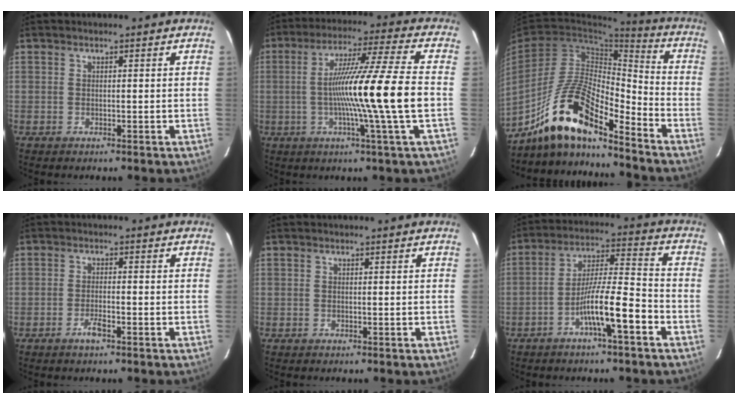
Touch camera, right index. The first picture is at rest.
{"total": 15.7, "force": [-2.0, -2.6, 15.3], "torque": [-0.261, -0.008, -0.040]}
{"total": 14.2, "force": [-10.9, 3.1, 8.5], "torque": [-0.161, 0.021, -0.195]}
{"total": 2.3, "force": [-1.4, 0.3, 1.8], "torque": [-0.035, 0.000, -0.027]}
{"total": 0.0}
{"total": 10.0, "force": [-4.8, 0.6, 8.7], "torque": [-0.156, 0.015, -0.085]}